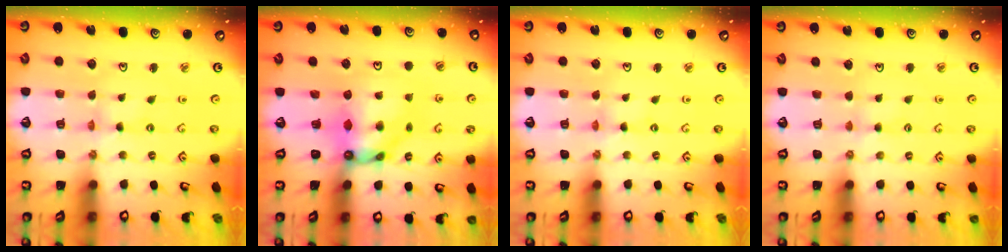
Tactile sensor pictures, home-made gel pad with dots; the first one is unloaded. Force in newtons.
{"total": 8.5, "press": 8.4, "slide": 0.9}
{"total": 0.0}
{"total": 2.0, "press": 2.0, "slide": 0.3}